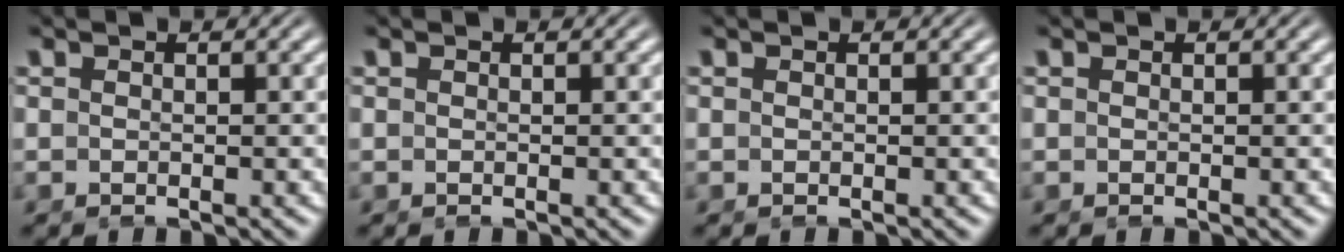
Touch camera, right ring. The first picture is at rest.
{"total": 0.0}
{"total": 0.0}
{"total": 0.0}